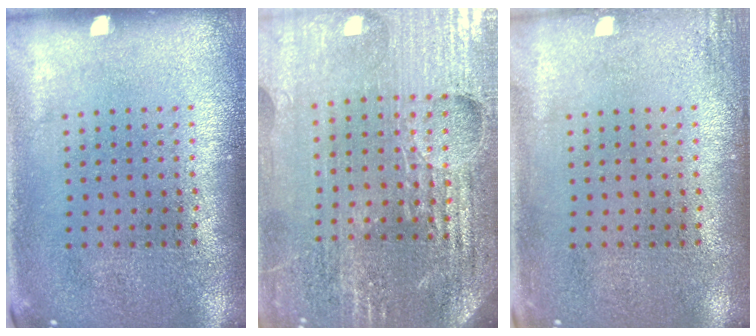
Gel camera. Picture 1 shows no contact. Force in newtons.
{"total": 5.5, "press": 5.0, "slide": 2.4}
{"total": 1.2, "press": 1.2, "slide": 0.1}